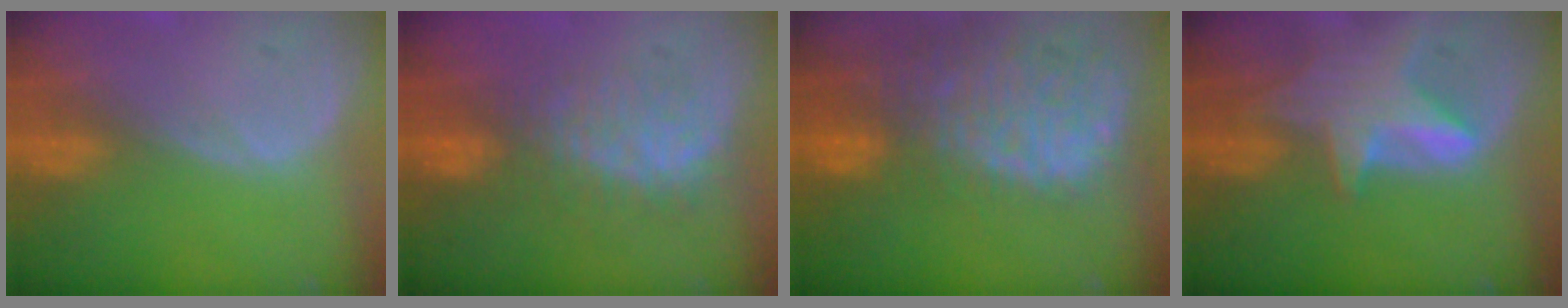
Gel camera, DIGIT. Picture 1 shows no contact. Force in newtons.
{"total": 7.5, "press": 7.3, "slide": 1.7}
{"total": 14.1, "press": 11.6, "slide": 8.0}
{"total": 6.6, "press": 6.4, "slide": 1.2}